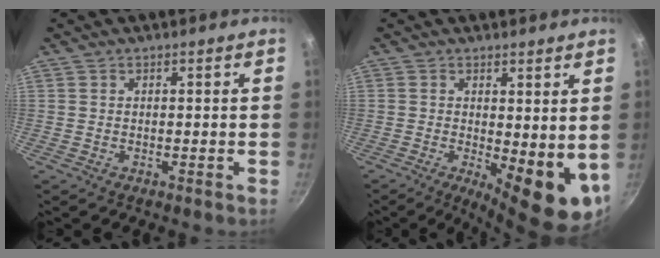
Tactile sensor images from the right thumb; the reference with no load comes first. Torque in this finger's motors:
{"motor_torque": [-0.66, 0.96, 1.29, -0.06, 0.31]}